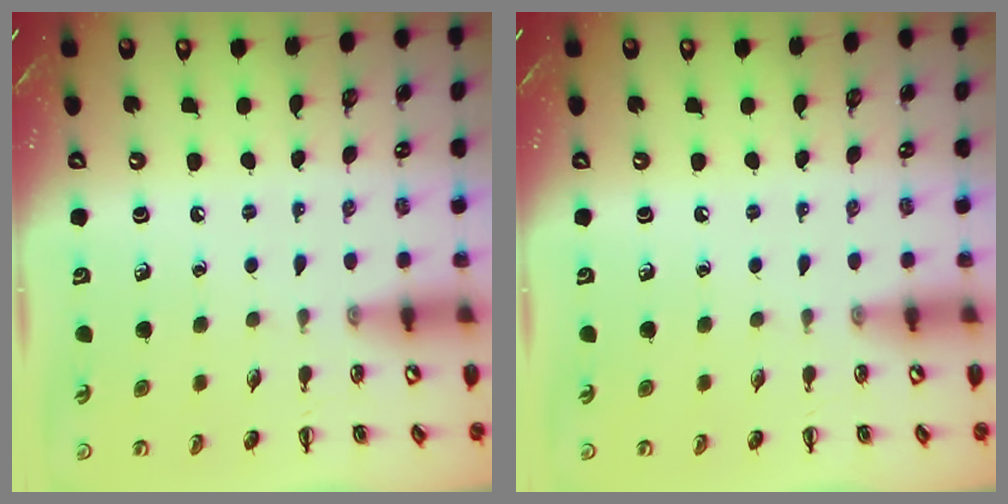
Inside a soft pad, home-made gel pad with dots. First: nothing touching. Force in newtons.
{"total": 0.0}